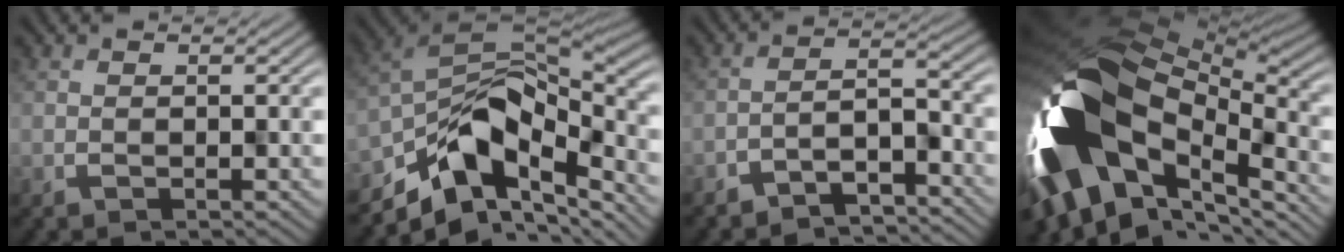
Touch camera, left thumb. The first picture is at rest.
{"total": 11.2, "force": [-4.4, 7.3, 7.2], "torque": [-0.135, -0.015, -0.087]}
{"total": 5.7, "force": [-5.2, 1.5, 2.0], "torque": [-0.024, -0.002, -0.081]}
{"total": 17.8, "force": [-3.8, 11.8, 12.7], "torque": [-0.285, -0.046, -0.049]}